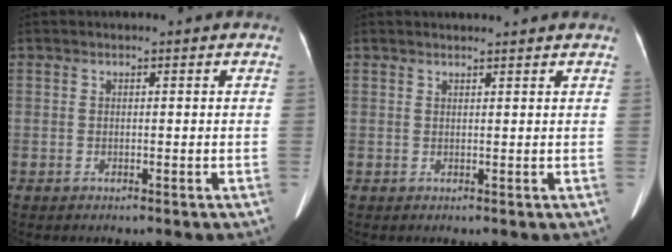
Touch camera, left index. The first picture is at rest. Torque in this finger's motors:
{"motor_torque": [-0.17, -0.19, 0.04, 0.01]}